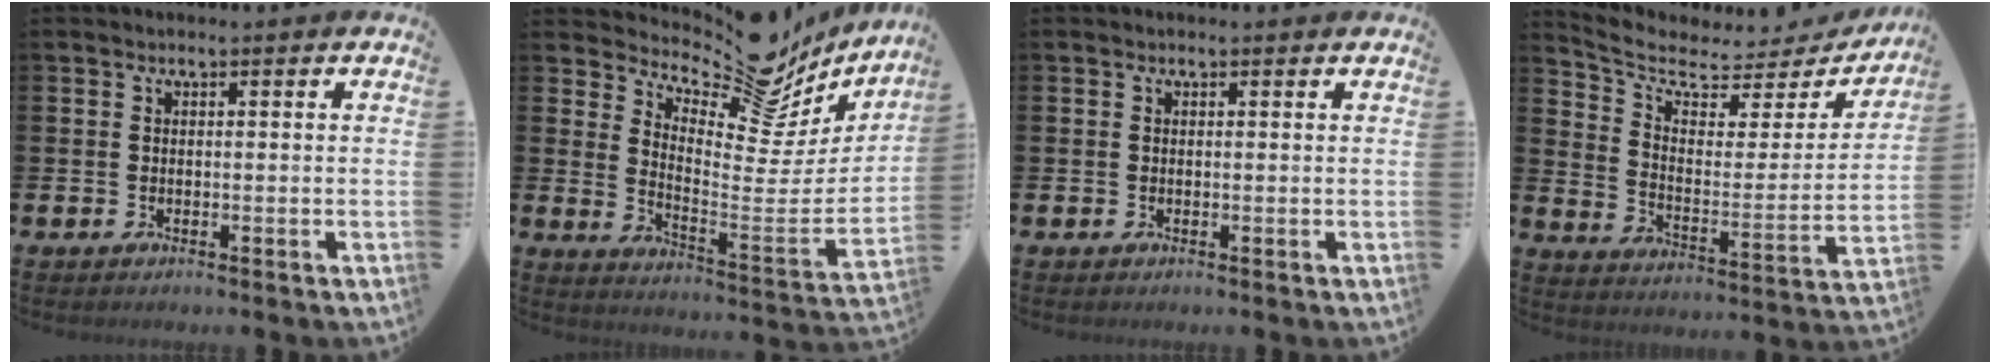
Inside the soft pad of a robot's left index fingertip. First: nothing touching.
{"total": 11.5, "force": [9.8, 3.7, 4.9], "torque": [-0.091, -0.084, 0.160]}
{"total": 0.0}
{"total": 6.2, "force": [5.1, 2.8, 2.2], "torque": [-0.070, -0.045, 0.079]}